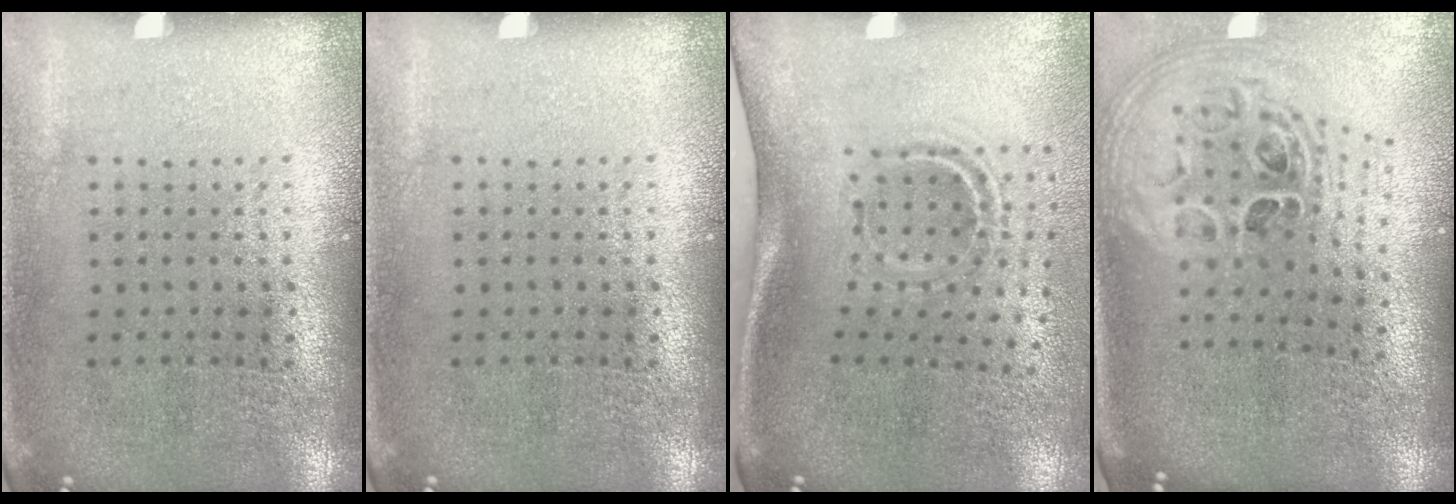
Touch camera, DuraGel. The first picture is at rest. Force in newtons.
{"total": 0.0}
{"total": 2.1, "press": 1.2, "slide": 1.8}
{"total": 2.3, "press": 1.7, "slide": 1.6}